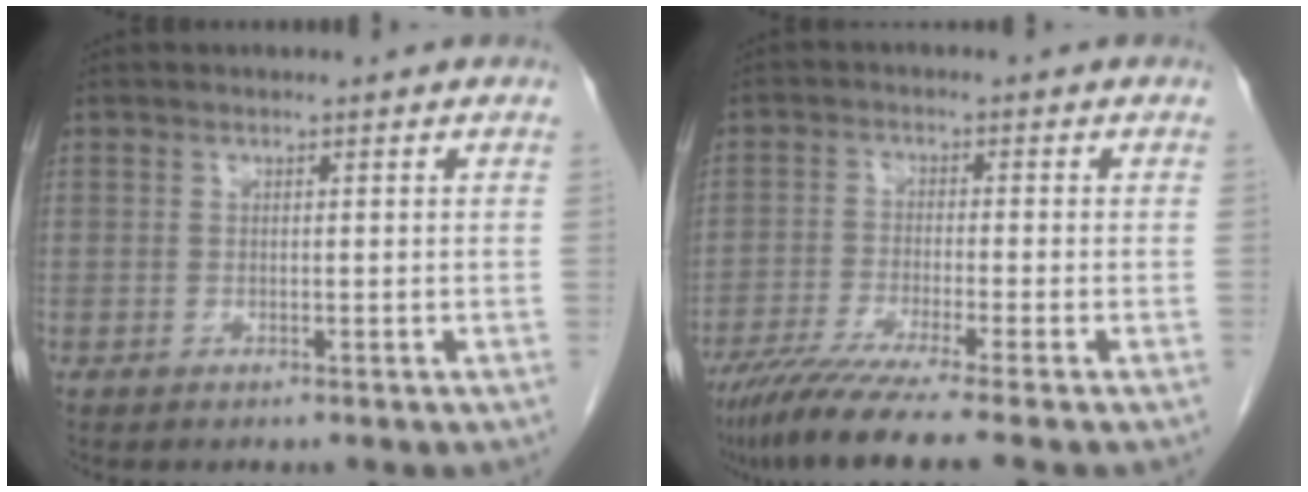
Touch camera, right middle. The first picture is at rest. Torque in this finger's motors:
{"motor_torque": [1.19, -0.95, 0.61, 0.14]}